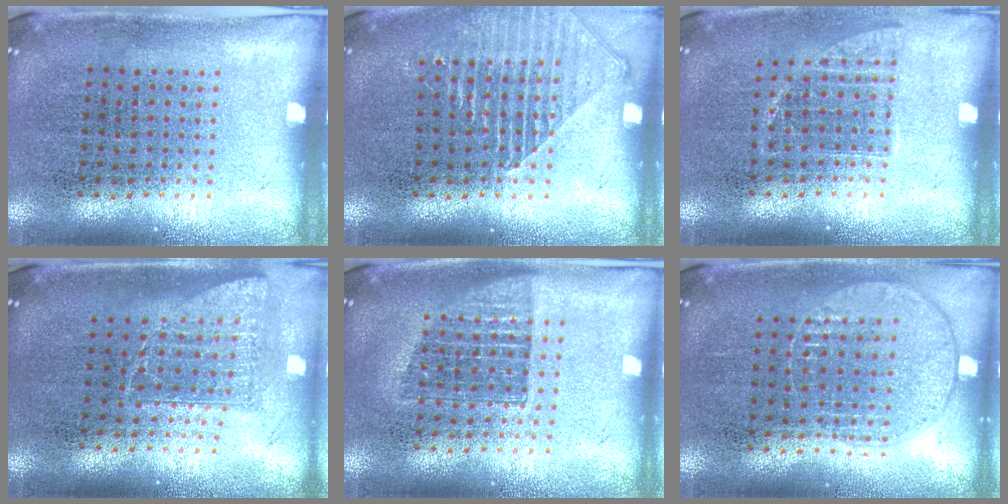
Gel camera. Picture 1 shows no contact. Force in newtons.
{"total": 1.3, "press": 1.3, "slide": 0.4}
{"total": 0.9, "press": 0.7, "slide": 0.4}
{"total": 1.4, "press": 1.1, "slide": 0.9}
{"total": 1.4, "press": 1.1, "slide": 0.8}
{"total": 1.0, "press": 0.9, "slide": 0.4}